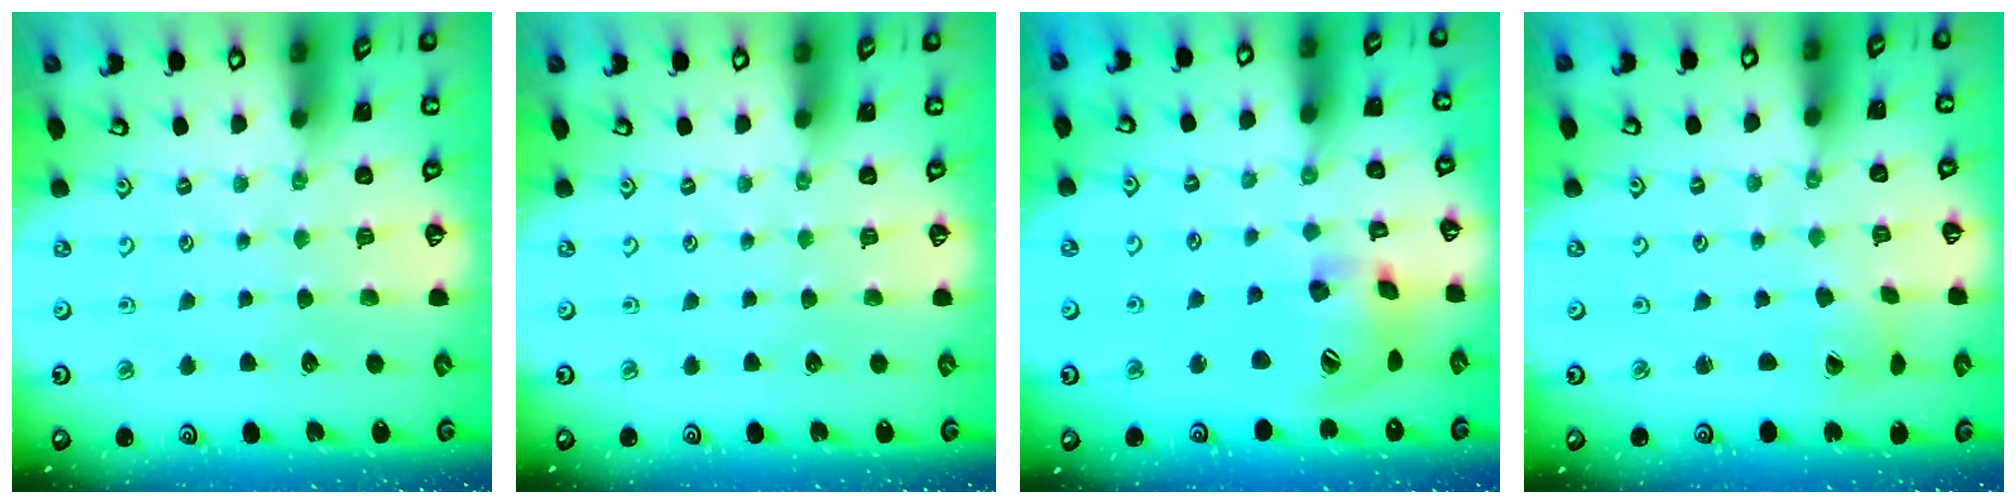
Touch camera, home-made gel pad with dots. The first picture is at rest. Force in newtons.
{"total": 0.0}
{"total": 18.1, "press": 17.9, "slide": 2.4}
{"total": 1.2, "press": 1.2, "slide": 0.1}